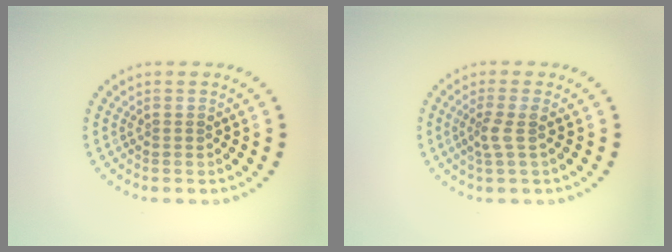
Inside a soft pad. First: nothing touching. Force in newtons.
{"total": 1.8, "press": 1.4, "slide": 1.2}